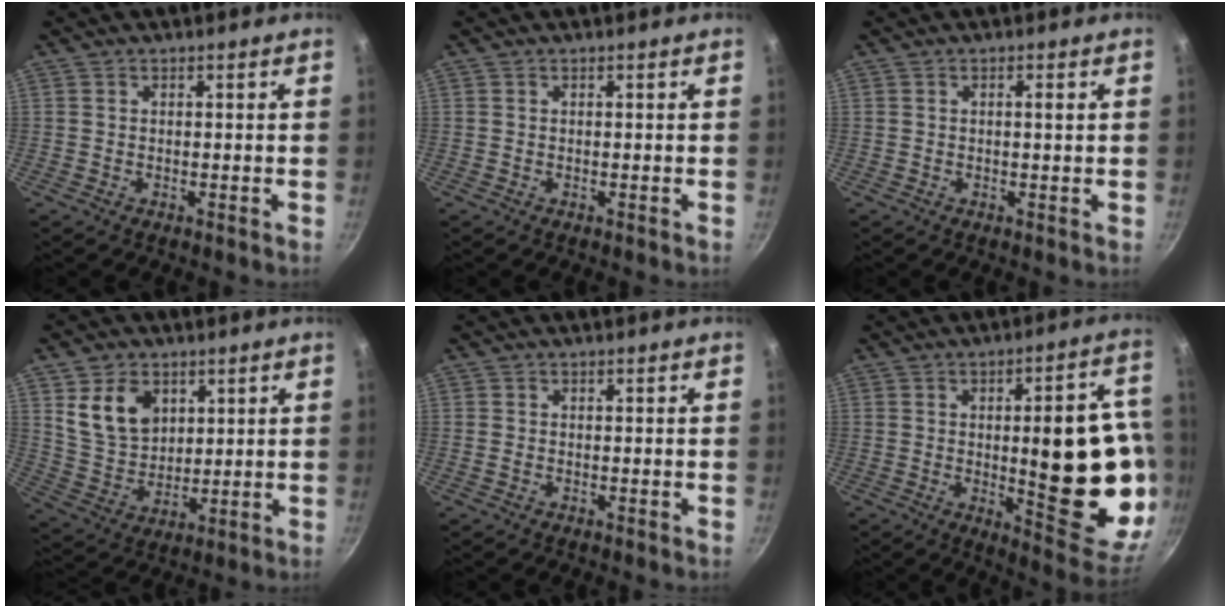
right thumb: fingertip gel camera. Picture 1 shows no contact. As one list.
[{"total": 0.0}, {"total": 1.1, "force": [0.3, 0.1, 1.1], "torque": [-0.017, 0.000, 0.003]}, {"total": 10.8, "force": [4.1, 7.9, 6.1], "torque": [-0.082, -0.022, 0.089]}, {"total": 0.6, "force": [-0.1, 0.5, 0.4], "torque": [-0.007, 0.001, -0.003]}, {"total": 24.5, "force": [-1.7, 8.2, 23.0], "torque": [-0.263, -0.006, -0.007]}]